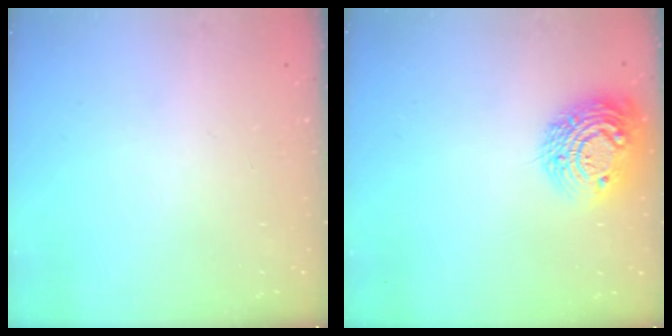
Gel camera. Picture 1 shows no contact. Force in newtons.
{"total": 15.8, "press": 15.8, "slide": 1.1}